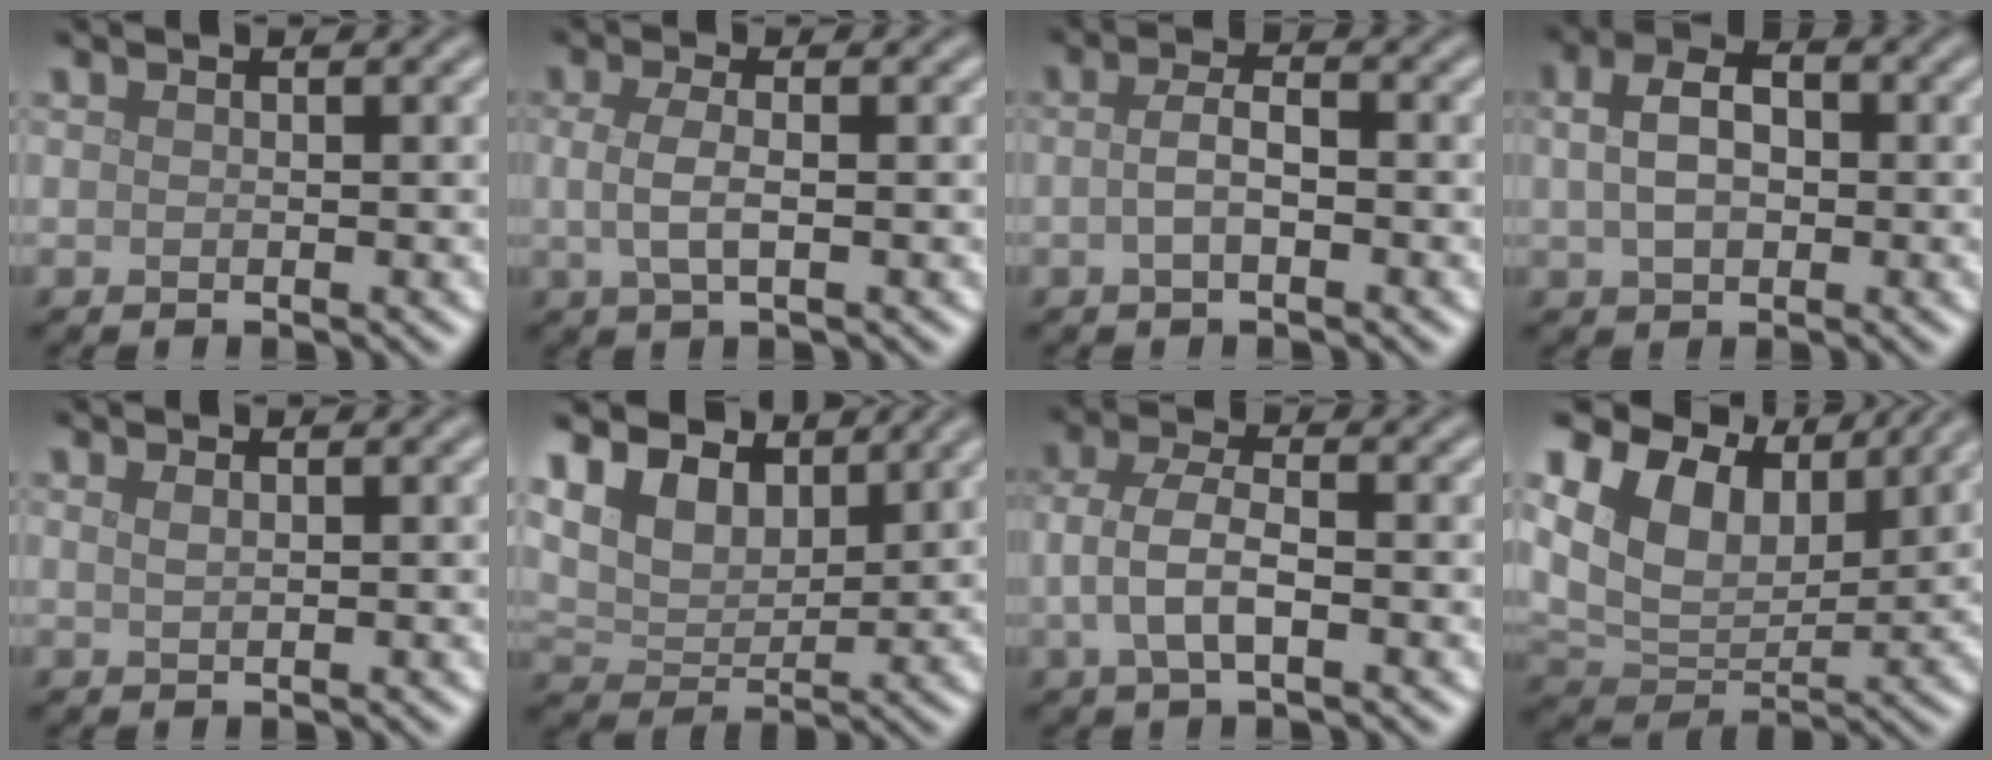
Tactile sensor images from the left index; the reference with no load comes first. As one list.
[{"total": 2.6, "force": [0.0, 0.9, 2.4], "torque": [-0.052, -0.001, -0.003]}, {"total": 2.2, "force": [-0.5, 0.9, 2.0], "torque": [-0.044, 0.001, -0.014]}, {"total": 4.5, "force": [0.8, 2.9, 3.3], "torque": [-0.067, 0.013, 0.007]}, {"total": 0.7, "force": [0.5, 0.3, 0.5], "torque": [-0.010, 0.001, 0.008]}, {"total": 7.5, "force": [5.1, 4.1, 3.7], "torque": [-0.098, -0.001, 0.085]}, {"total": 3.7, "force": [-0.6, 1.5, 3.3], "torque": [-0.074, 0.001, -0.015]}, {"total": 9.7, "force": [5.3, 5.8, 5.8], "torque": [-0.118, 0.001, 0.093]}]